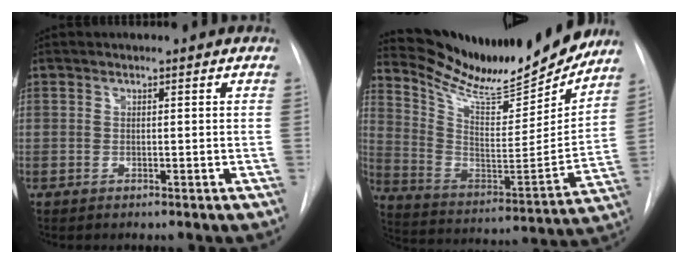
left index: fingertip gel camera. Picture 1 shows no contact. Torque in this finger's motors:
{"motor_torque": [0.84, -1.30, 0.16, 0.13]}